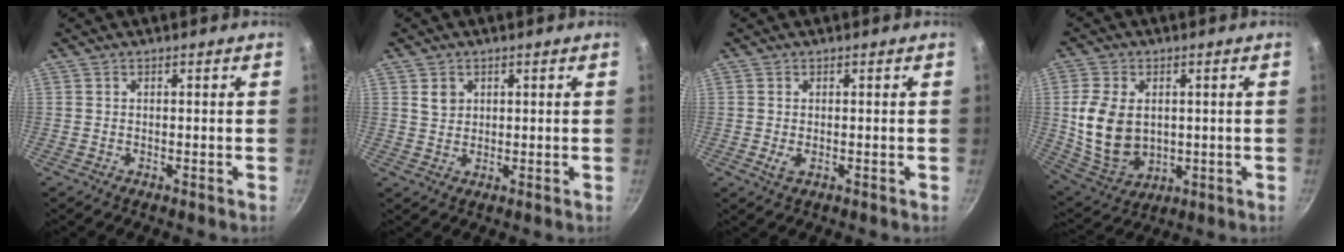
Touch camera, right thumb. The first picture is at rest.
{"total": 2.9, "force": [1.1, 2.4, 1.2], "torque": [-0.011, 0.000, 0.022]}
{"total": 1.7, "force": [-0.3, 0.9, 1.4], "torque": [-0.029, -0.002, -0.001]}
{"total": 13.1, "force": [1.1, 9.4, 9.1], "torque": [-0.162, -0.016, 0.040]}